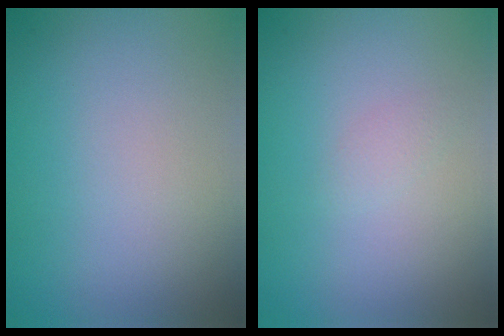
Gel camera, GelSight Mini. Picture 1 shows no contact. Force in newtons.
{"total": 0.7, "press": 0.7, "slide": 0.1}